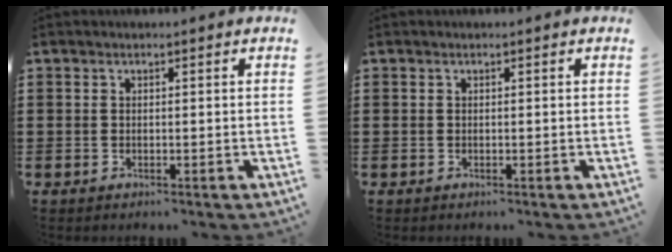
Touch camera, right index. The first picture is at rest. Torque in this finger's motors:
{"motor_torque": [0.00, 0.00, 0.00, 0.00]}